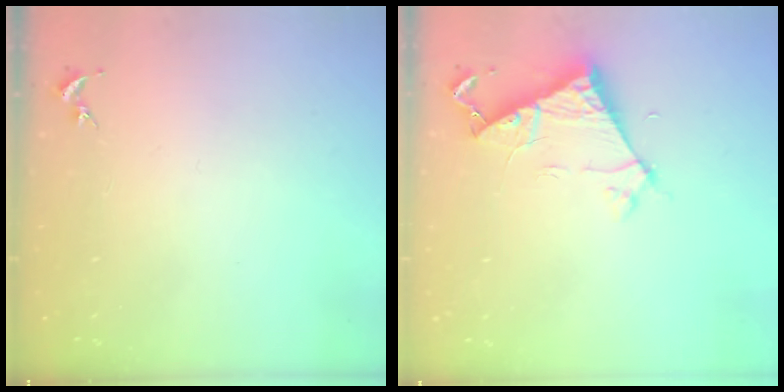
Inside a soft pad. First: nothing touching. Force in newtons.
{"total": 6.4, "press": 6.4, "slide": 0.4}